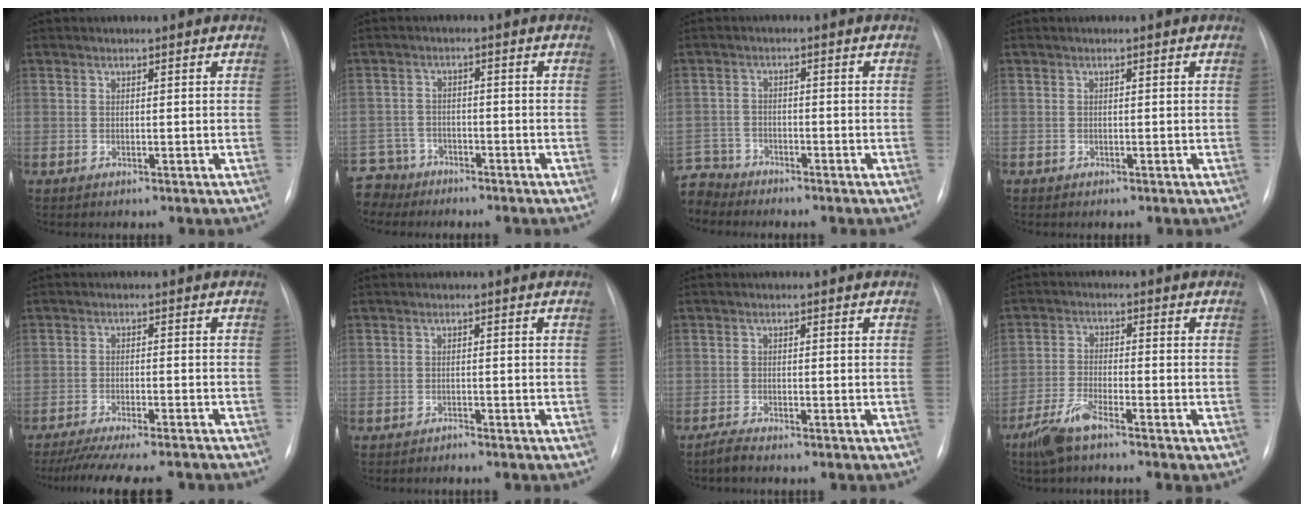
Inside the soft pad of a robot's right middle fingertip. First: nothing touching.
{"total": 6.0, "force": [-5.2, 2.8, -0.8], "torque": [0.016, 0.000, -0.098]}
{"total": 5.7, "force": [-5.4, 1.4, -0.6], "torque": [0.016, 0.000, -0.110]}
{"total": 0.0}
{"total": 14.6, "force": [-13.0, 1.5, 6.5], "torque": [-0.102, -0.022, -0.180]}
{"total": 0.6, "force": [-0.6, -0.1, 0.0], "torque": [-0.005, -0.003, -0.012]}
{"total": 1.5, "force": [-1.4, -0.2, 0.6], "torque": [-0.021, -0.005, -0.030]}
{"total": 5.3, "force": [-4.1, 0.5, 3.4], "torque": [-0.083, -0.012, -0.084]}